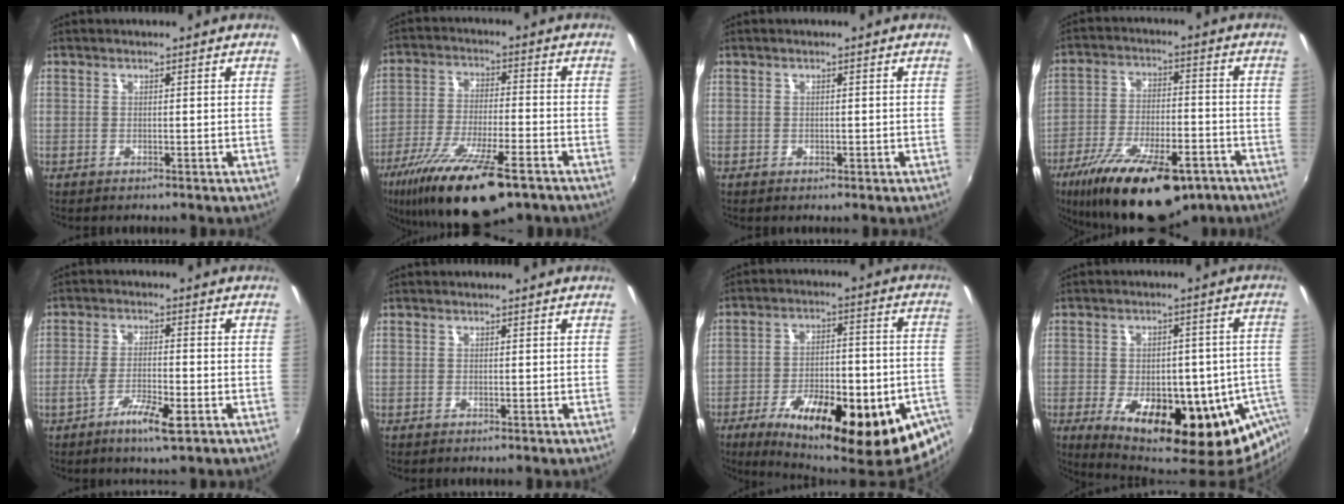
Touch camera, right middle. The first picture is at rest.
{"total": 18.9, "force": [-12.9, 4.8, 13.1], "torque": [-0.255, -0.048, -0.221]}
{"total": 0.8, "force": [-0.2, 0.7, 0.4], "torque": [-0.003, -0.003, -0.005]}
{"total": 21.6, "force": [-14.2, 8.2, 14.1], "torque": [-0.263, -0.040, -0.219]}
{"total": 6.4, "force": [-3.5, 1.0, 5.3], "torque": [-0.110, -0.011, -0.064]}
{"total": 0.0}
{"total": 29.9, "force": [-17.2, 10.1, 22.3], "torque": [-0.331, -0.021, -0.227]}
{"total": 25.4, "force": [-9.9, 11.8, 20.1], "torque": [-0.295, -0.042, -0.115]}